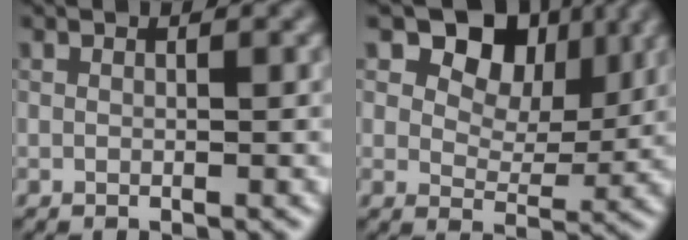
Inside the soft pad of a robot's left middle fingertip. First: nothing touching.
{"total": 6.1, "force": [3.3, 4.0, 3.2], "torque": [-0.051, 0.002, 0.055]}